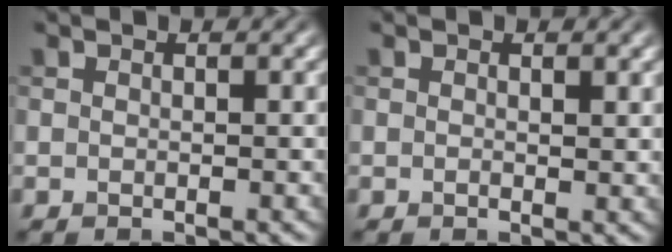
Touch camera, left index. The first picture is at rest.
{"total": 0.9, "force": [0.2, 0.3, 0.8], "torque": [-0.011, -0.004, 0.002]}